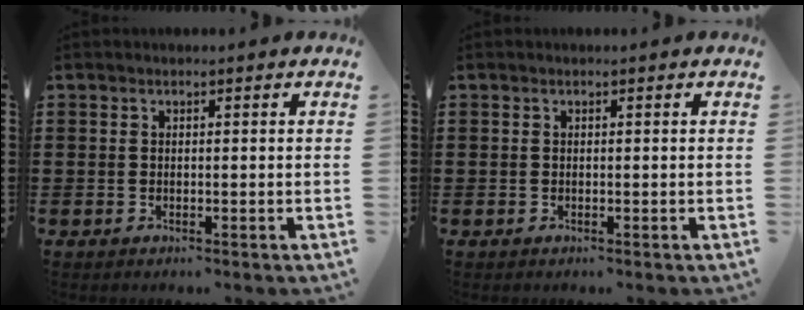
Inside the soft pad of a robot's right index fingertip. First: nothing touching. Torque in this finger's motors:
{"motor_torque": [-0.09, 1.69, 0.00, -0.01]}